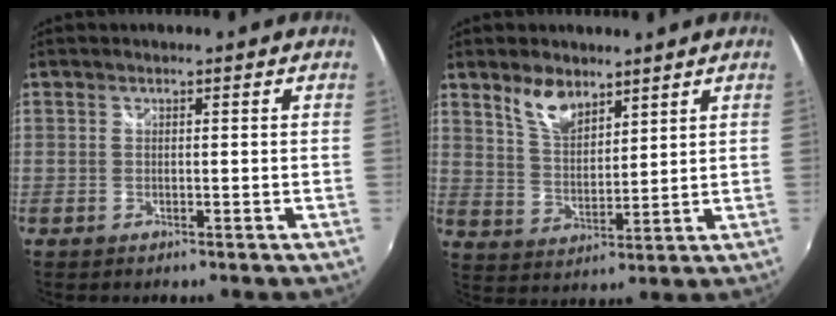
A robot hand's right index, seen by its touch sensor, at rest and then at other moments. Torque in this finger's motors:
{"motor_torque": [0.15, 0.11, 0.10, 0.04]}